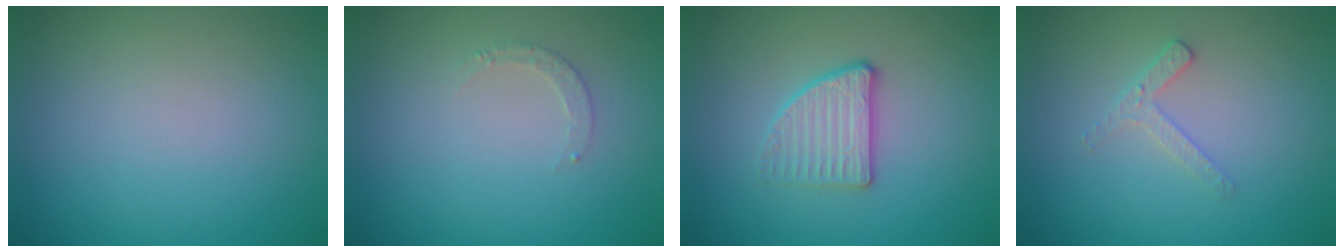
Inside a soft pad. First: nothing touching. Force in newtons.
{"total": 1.3, "press": 1.2, "slide": 0.2}
{"total": 2.7, "press": 2.4, "slide": 1.2}
{"total": 1.7, "press": 1.7, "slide": 0.3}